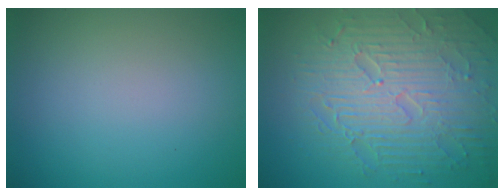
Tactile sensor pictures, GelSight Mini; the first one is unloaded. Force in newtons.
{"total": 9.5, "press": 6.4, "slide": 7.0}